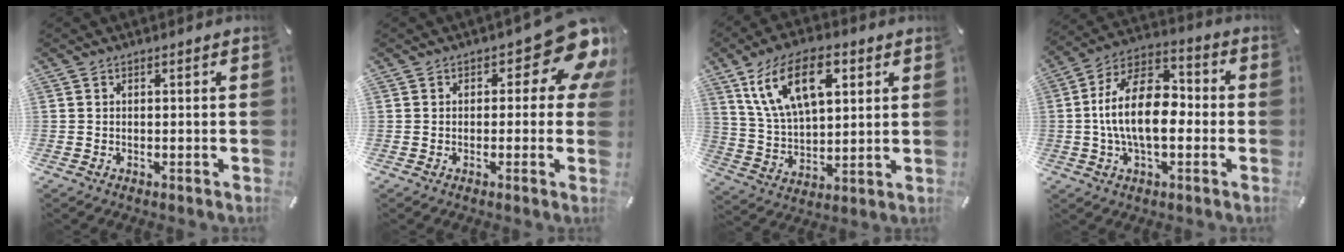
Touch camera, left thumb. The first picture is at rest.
{"total": 11.1, "force": [5.2, 5.3, 8.3], "torque": [-0.092, -0.038, 0.088]}
{"total": 15.9, "force": [7.2, 8.5, 11.4], "torque": [-0.244, -0.006, 0.125]}
{"total": 15.8, "force": [-2.0, 8.9, 12.8], "torque": [-0.253, 0.014, -0.039]}